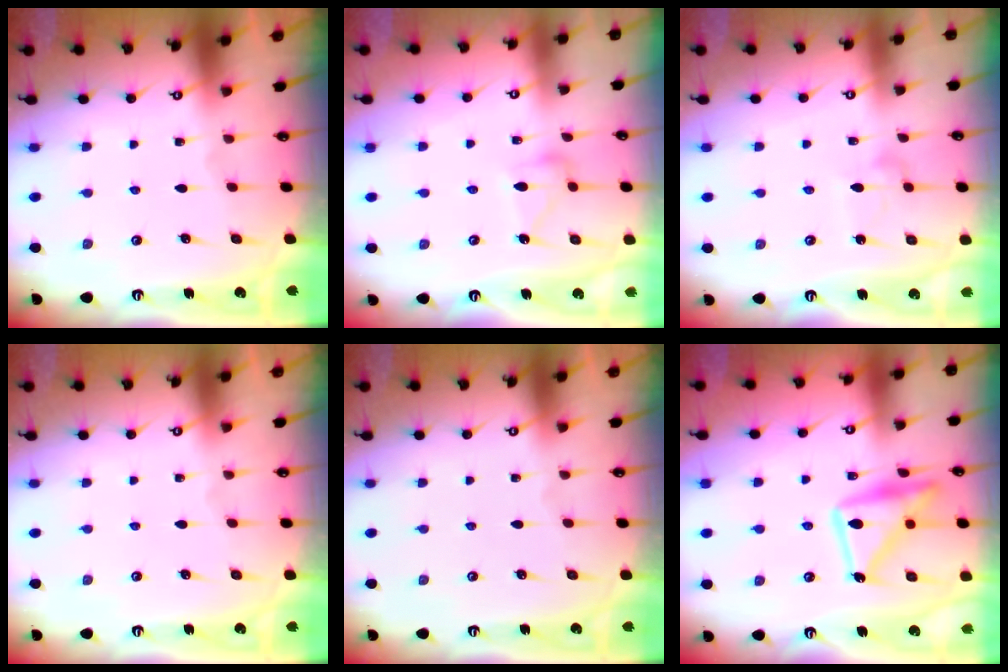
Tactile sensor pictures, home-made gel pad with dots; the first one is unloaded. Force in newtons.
{"total": 10.3, "press": 10.3, "slide": 0.5}
{"total": 5.3, "press": 5.2, "slide": 0.4}
{"total": 0.0}
{"total": 0.0}
{"total": 17.1, "press": 17.1, "slide": 1.2}